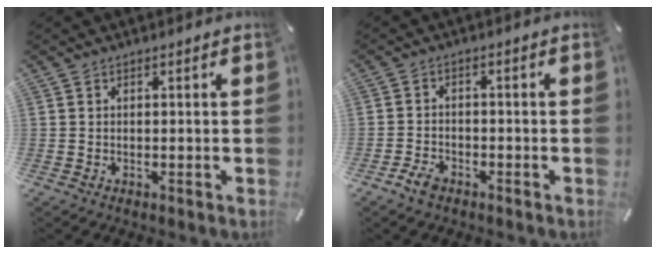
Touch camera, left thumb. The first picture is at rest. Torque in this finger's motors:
{"motor_torque": [-0.40, 0.40, 0.03, 0.03, 0.00]}